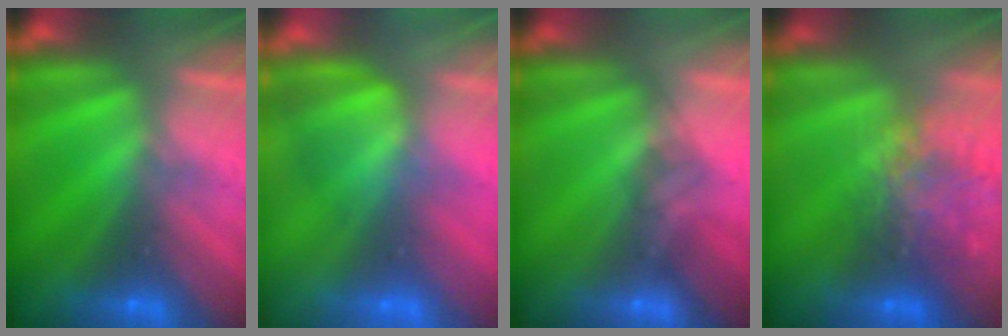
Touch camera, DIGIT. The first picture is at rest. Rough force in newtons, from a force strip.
{"total": 3.4}
{"total": 1.6}
{"total": 10.6}